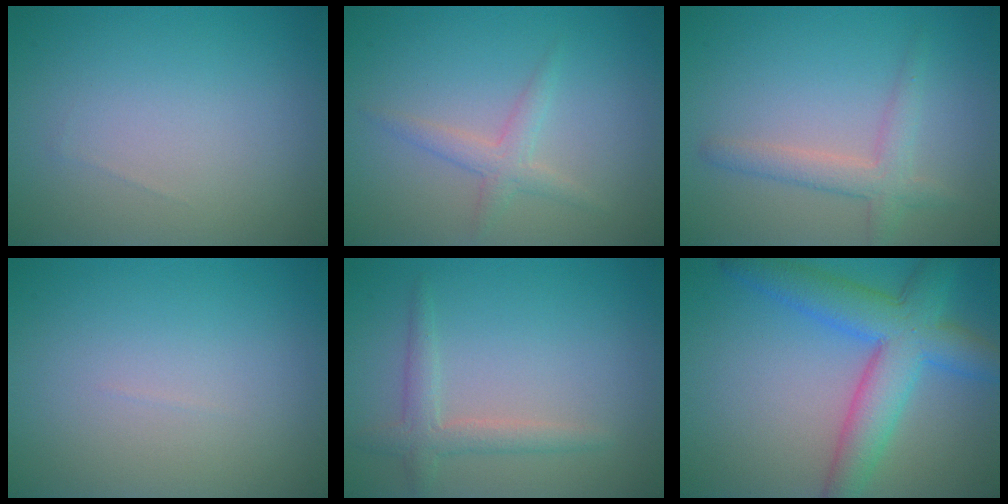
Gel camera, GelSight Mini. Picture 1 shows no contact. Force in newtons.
{"total": 2.0, "press": 2.0, "slide": 0.1}
{"total": 2.6, "press": 2.6, "slide": 0.1}
{"total": 0.0}
{"total": 2.3, "press": 2.2, "slide": 0.1}
{"total": 7.2, "press": 7.2, "slide": 0.3}